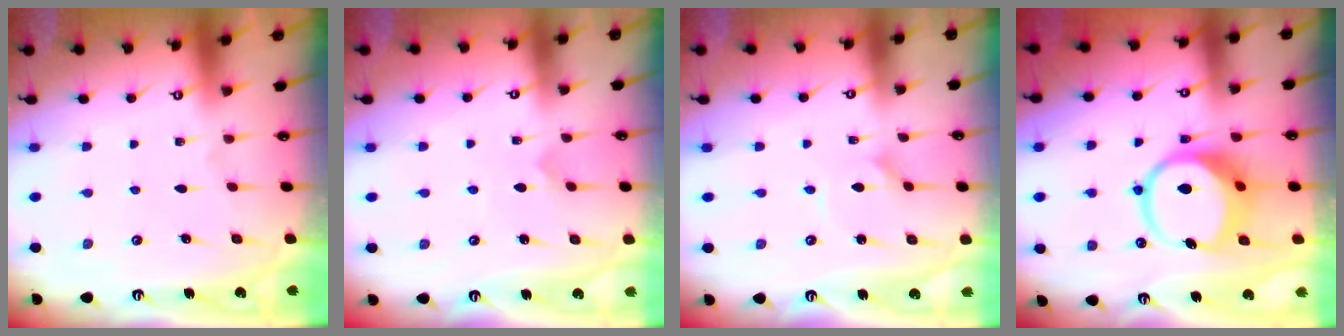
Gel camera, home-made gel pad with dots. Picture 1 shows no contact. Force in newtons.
{"total": 2.7, "press": 2.7, "slide": 0.2}
{"total": 1.0, "press": 1.0, "slide": 0.2}
{"total": 11.6, "press": 11.5, "slide": 1.4}